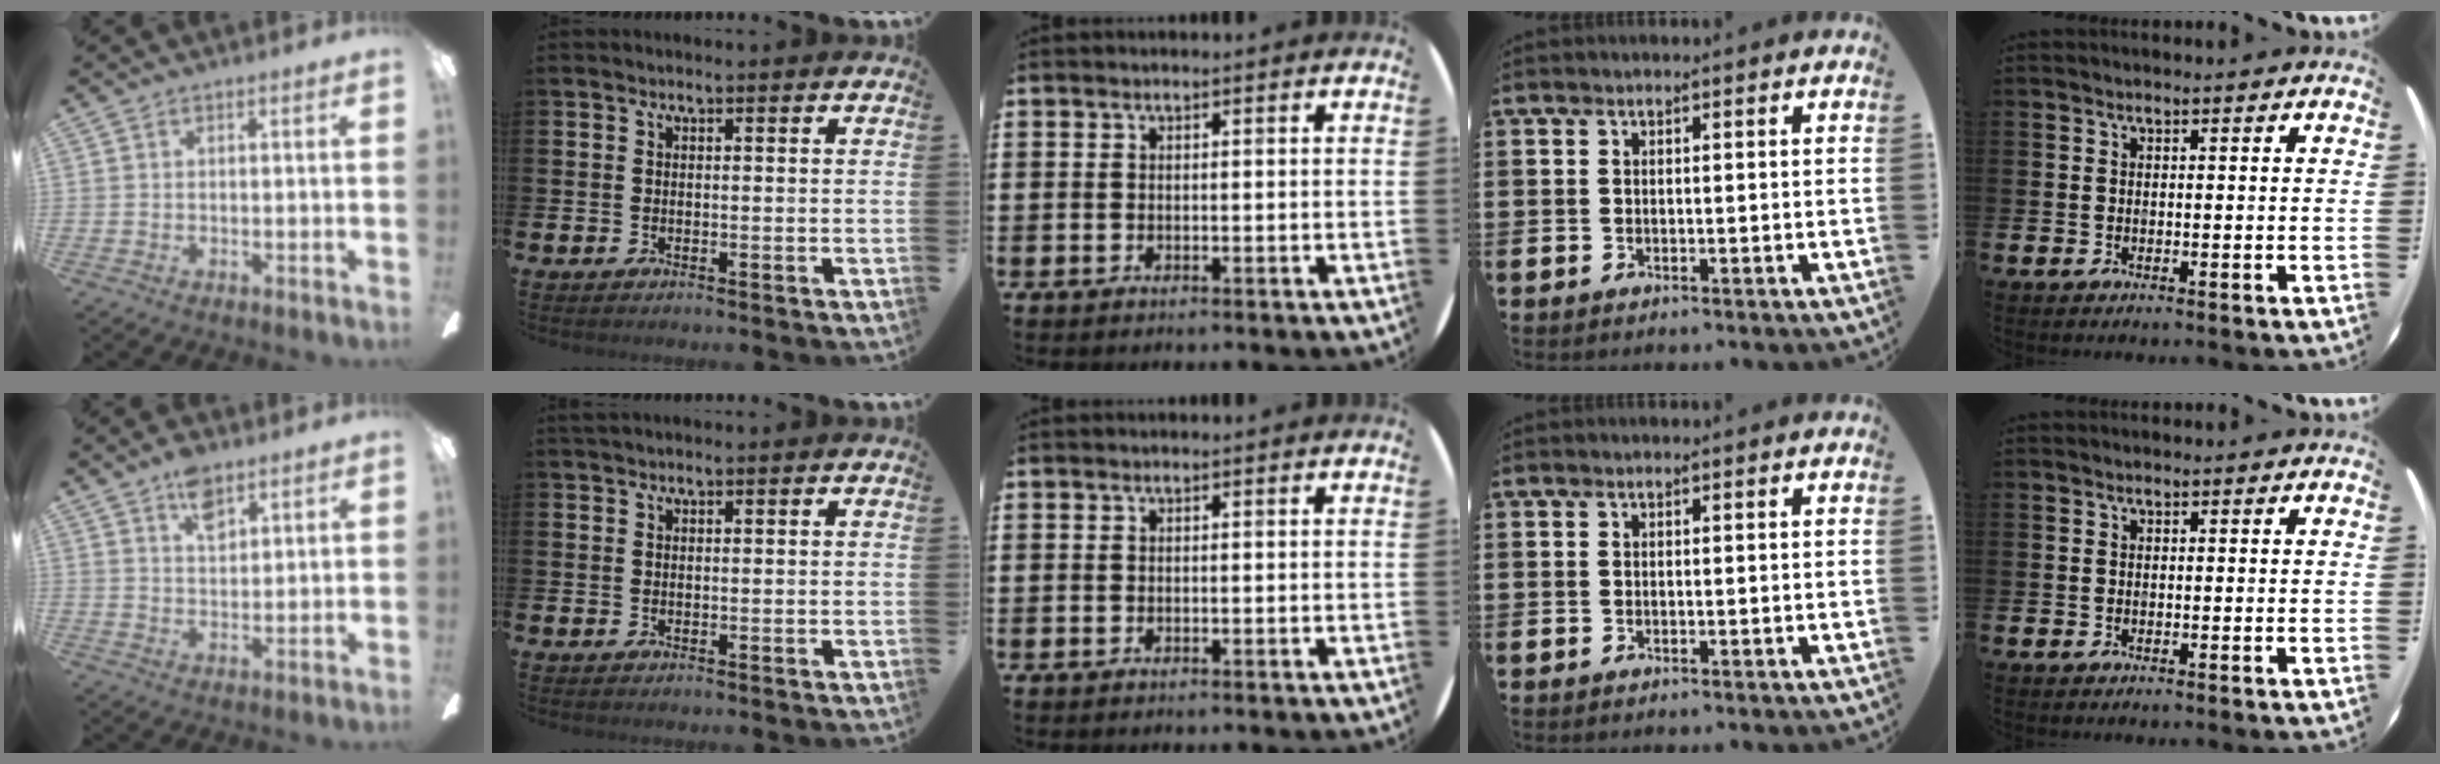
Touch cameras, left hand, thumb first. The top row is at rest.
{"thumb": {"total": 6.9, "force": [4.2, 3.5, 4.0], "torque": [-0.058, -0.012, 0.072]}, "index": {"total": 0.8, "force": [0.7, 0.1, 0.3], "torque": [-0.002, 0.001, 0.012]}}